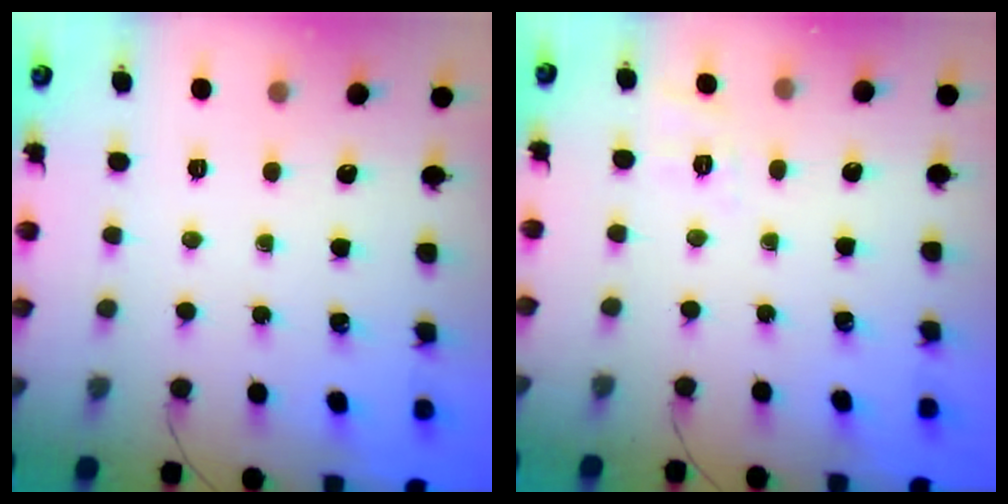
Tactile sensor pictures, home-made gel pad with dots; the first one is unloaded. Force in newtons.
{"total": 2.6, "press": 1.5, "slide": 2.1}